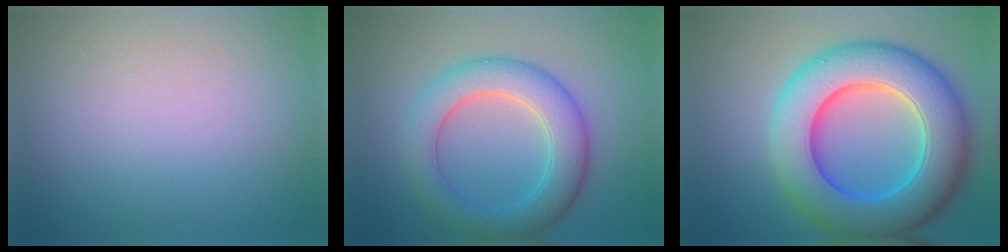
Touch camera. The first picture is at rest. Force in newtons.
{"total": 5.9, "press": 5.9, "slide": 0.0}
{"total": 11.8, "press": 11.8, "slide": 0.4}